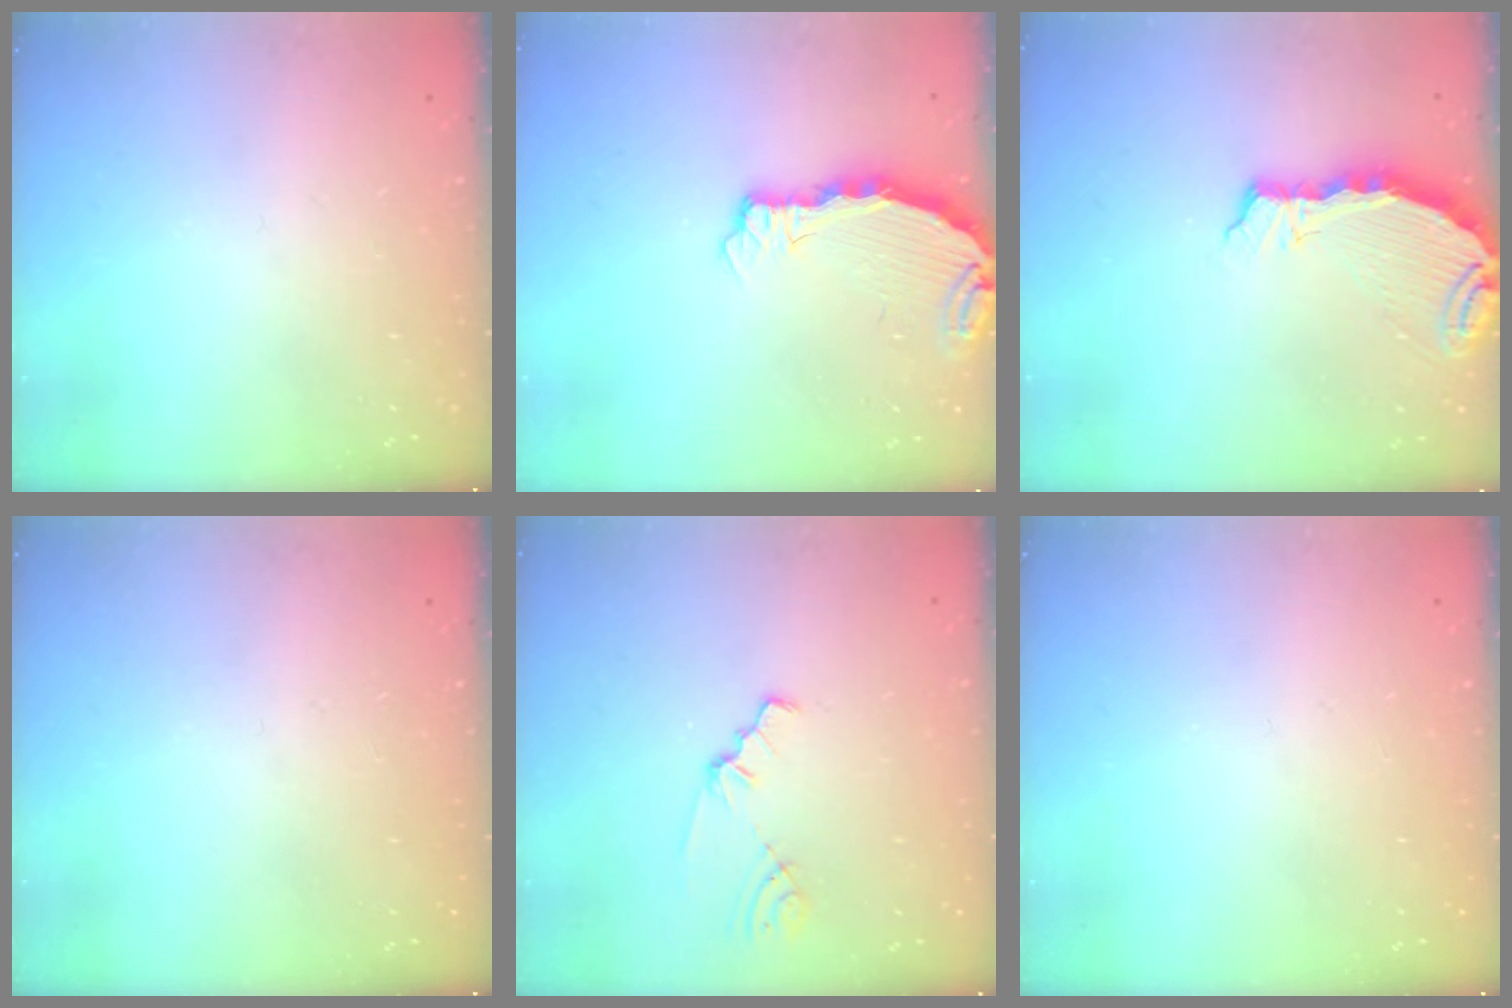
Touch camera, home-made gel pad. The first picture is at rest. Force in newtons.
{"total": 4.1, "press": 4.1, "slide": 0.4}
{"total": 5.8, "press": 5.8, "slide": 0.5}
{"total": 0.0}
{"total": 1.5, "press": 1.5, "slide": 0.3}
{"total": 0.0}